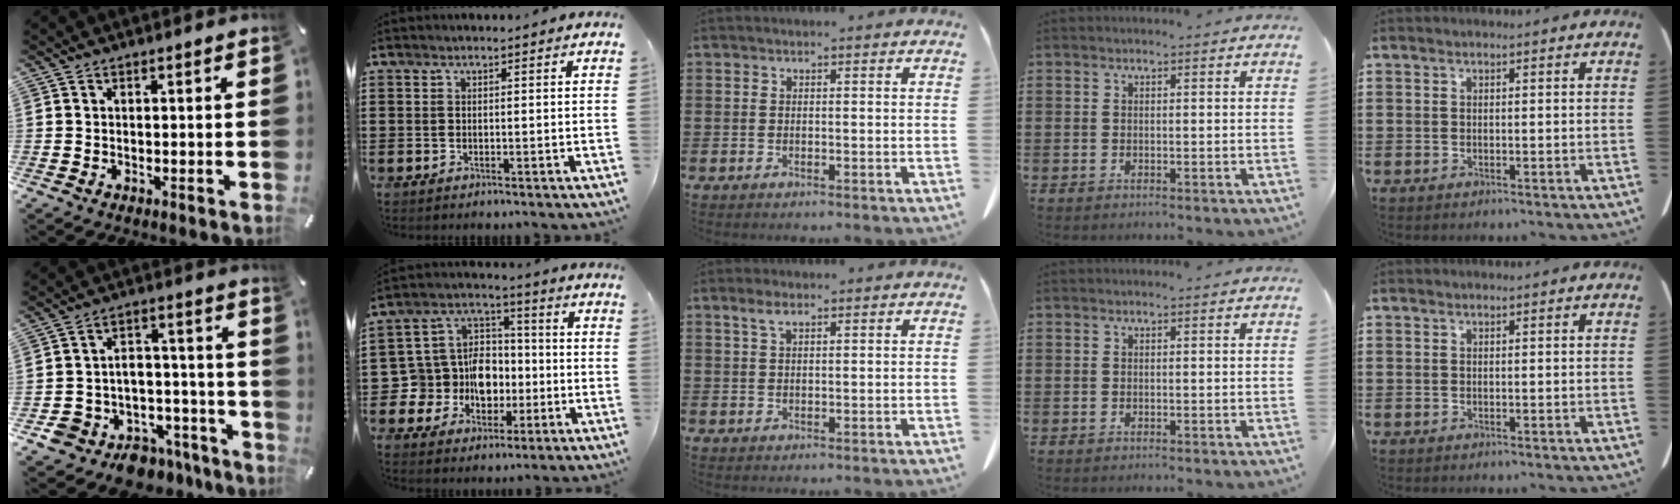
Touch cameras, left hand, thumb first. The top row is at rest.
{"thumb": {"total": 10.2, "force": [-7.4, 6.8, 1.6], "torque": [-0.007, 0.050, -0.122]}, "index": {"total": 9.8, "force": [-2.0, 9.2, 3.0], "torque": [-0.106, 0.005, -0.032]}, "middle": {"total": 2.5, "force": [1.5, 0.8, 1.9], "torque": [-0.042, 0.003, 0.026]}}